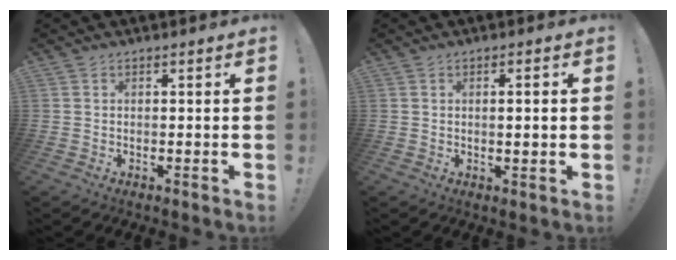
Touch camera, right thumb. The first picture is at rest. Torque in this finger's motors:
{"motor_torque": [-0.14, -0.18, -0.18, 0.16, -0.05]}